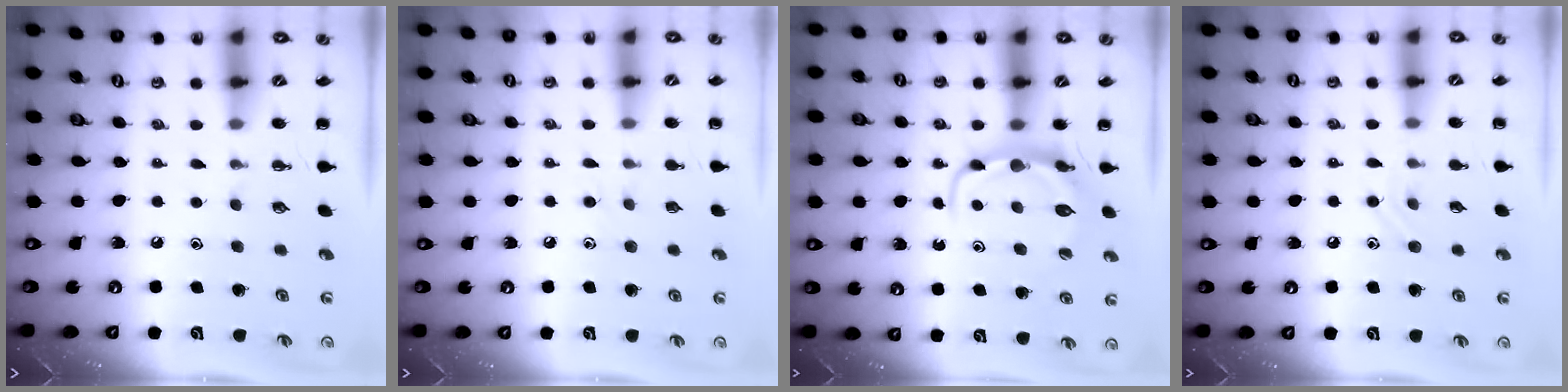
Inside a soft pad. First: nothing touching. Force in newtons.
{"total": 4.5, "press": 4.3, "slide": 1.5}
{"total": 6.3, "press": 6.3, "slide": 0.7}
{"total": 7.8, "press": 7.4, "slide": 2.4}